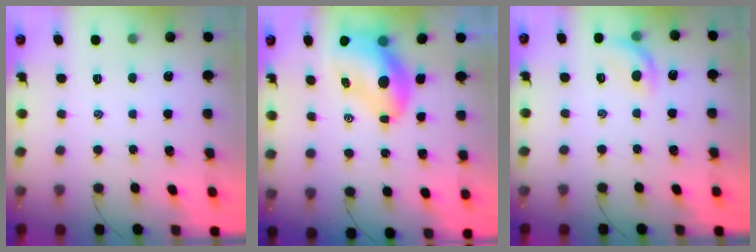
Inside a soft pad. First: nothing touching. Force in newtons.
{"total": 9.9, "press": 9.4, "slide": 3.0}
{"total": 8.8, "press": 8.6, "slide": 1.7}